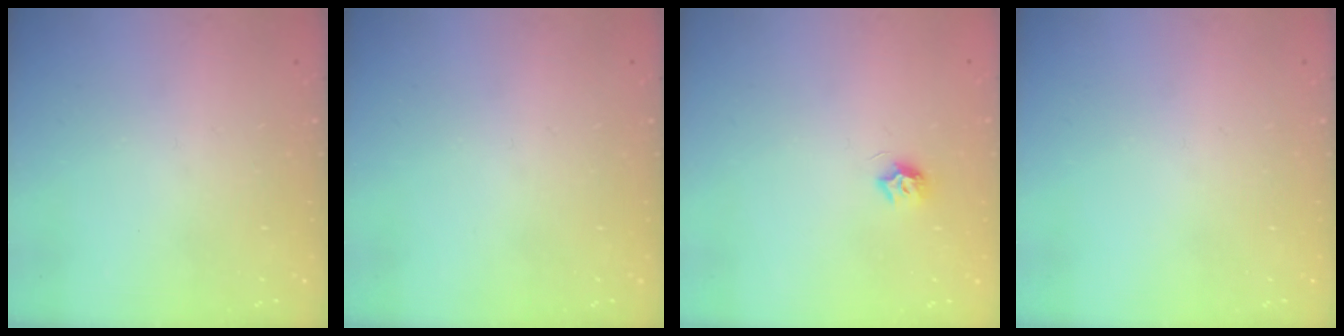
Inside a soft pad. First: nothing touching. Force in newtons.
{"total": 0.0}
{"total": 6.6, "press": 6.5, "slide": 0.6}
{"total": 0.0}